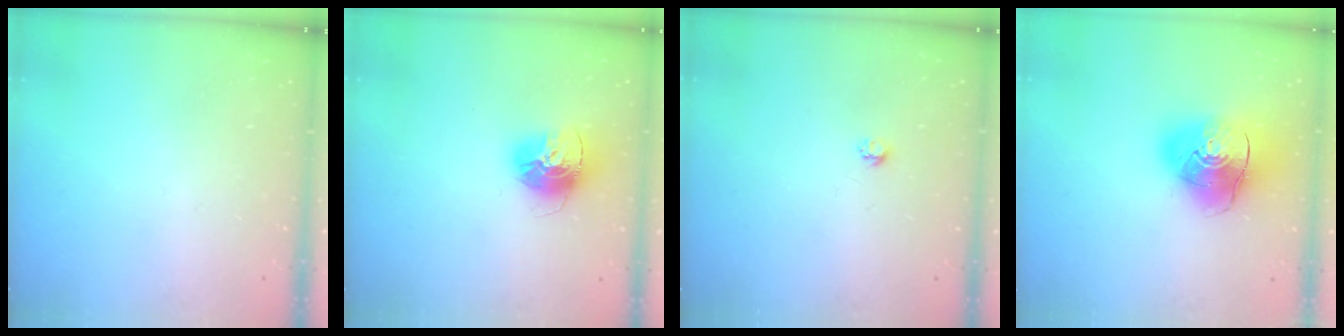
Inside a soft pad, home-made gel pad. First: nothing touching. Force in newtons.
{"total": 14.6, "press": 14.6, "slide": 1.5}
{"total": 2.7, "press": 2.7, "slide": 0.4}
{"total": 14.8, "press": 14.7, "slide": 2.1}